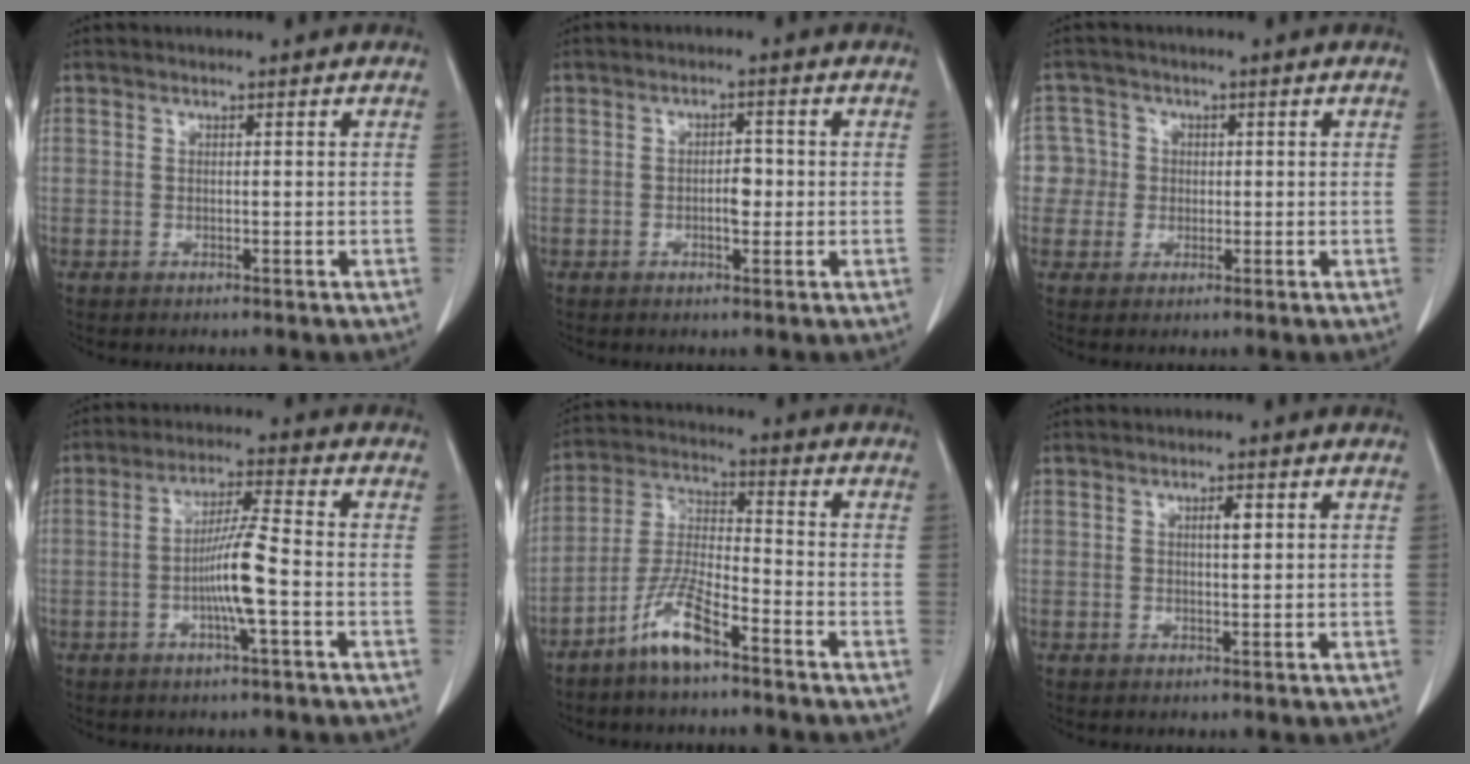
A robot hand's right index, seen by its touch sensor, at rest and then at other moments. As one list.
[{"total": 2.7, "force": [-0.4, 1.1, 2.4], "torque": [-0.038, 0.003, -0.005]}, {"total": 4.7, "force": [0.1, 4.7, -0.2], "torque": [0.016, 0.018, 0.003]}, {"total": 7.4, "force": [-1.9, -0.1, 7.2], "torque": [-0.140, 0.001, -0.037]}, {"total": 8.7, "force": [-5.9, 1.4, 6.2], "torque": [-0.138, -0.008, -0.120]}, {"total": 1.7, "force": [0.5, 0.3, 1.5], "torque": [-0.027, 0.001, 0.009]}]